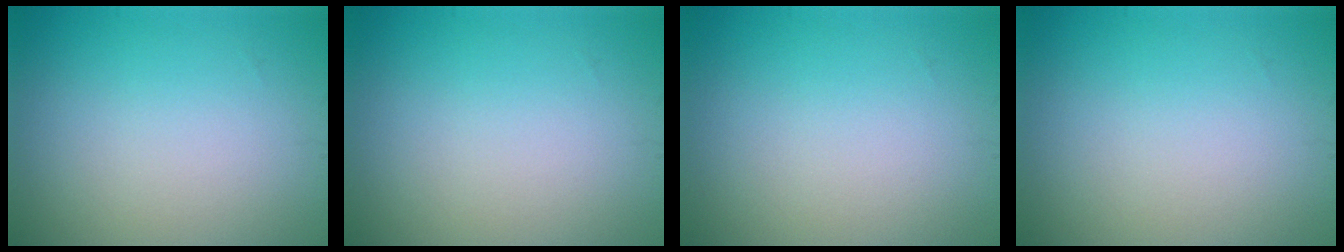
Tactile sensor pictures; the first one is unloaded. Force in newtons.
{"total": 0.0}
{"total": 0.0}
{"total": 0.0}